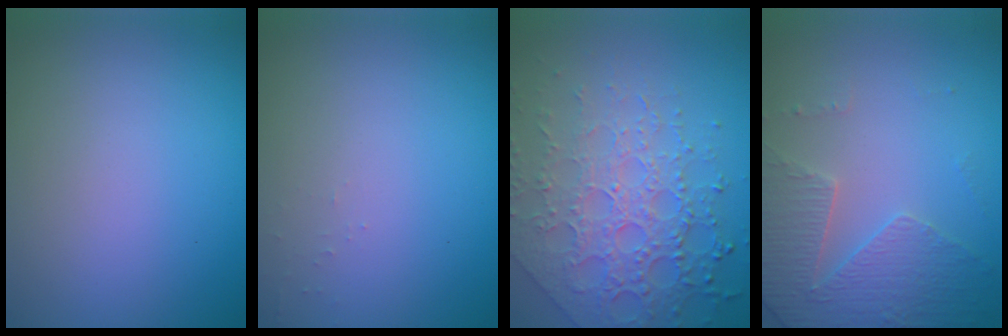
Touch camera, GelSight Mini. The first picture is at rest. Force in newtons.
{"total": 0.5, "press": 0.5, "slide": 0.2}
{"total": 7.8, "press": 5.6, "slide": 5.5}
{"total": 4.6, "press": 3.6, "slide": 2.9}